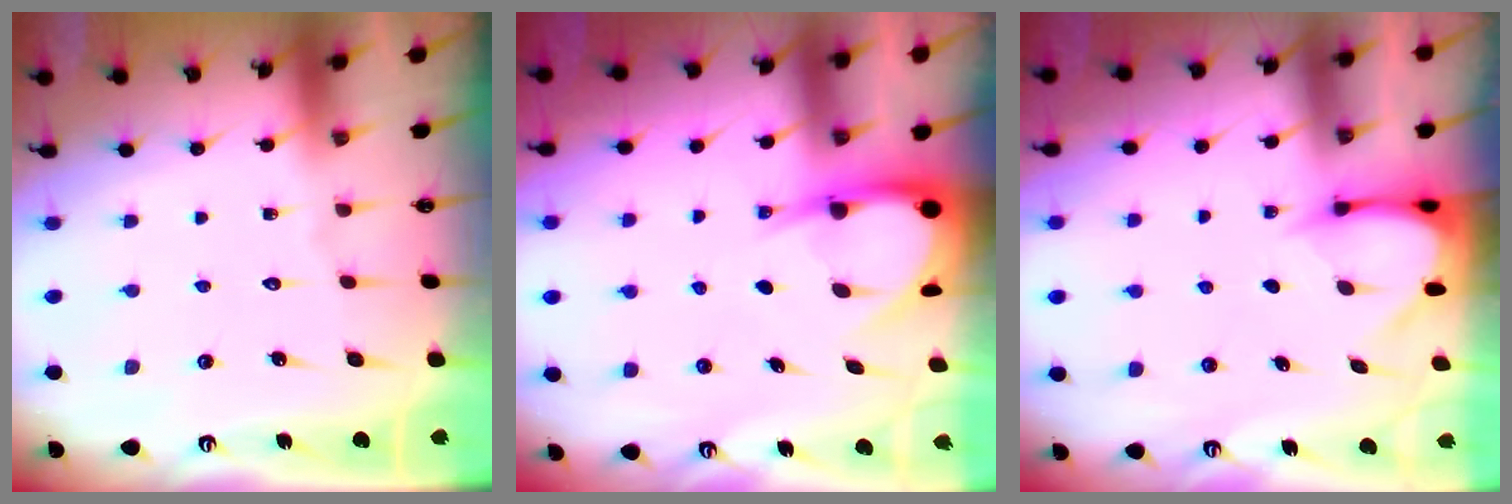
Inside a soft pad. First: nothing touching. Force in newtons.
{"total": 6.7, "press": 6.6, "slide": 0.8}
{"total": 3.7, "press": 3.7, "slide": 0.3}